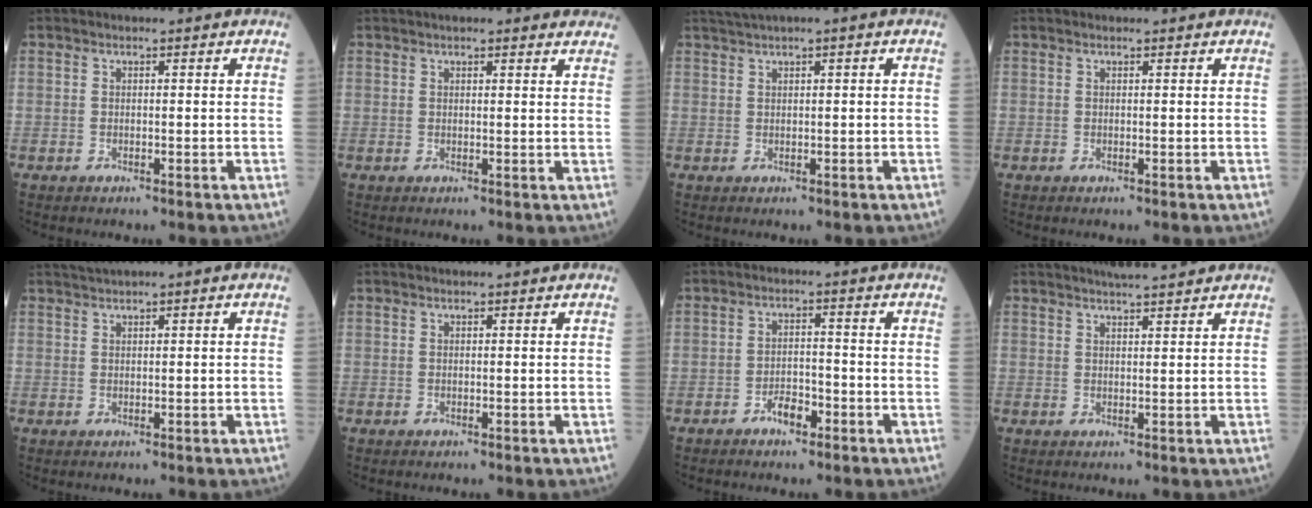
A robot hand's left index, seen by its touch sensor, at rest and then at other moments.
{"total": 8.8, "force": [7.7, 1.7, 4.0], "torque": [-0.040, 0.021, 0.083]}
{"total": 2.4, "force": [1.5, -0.2, 1.9], "torque": [-0.042, 0.017, 0.035]}
{"total": 0.7, "force": [0.7, 0.1, 0.0], "torque": [-0.007, 0.010, 0.011]}
{"total": 2.3, "force": [1.5, -0.1, 1.7], "torque": [-0.037, 0.017, 0.031]}
{"total": 0.0}
{"total": 3.3, "force": [-2.2, 1.4, 2.0], "torque": [-0.037, 0.005, -0.041]}
{"total": 4.8, "force": [4.4, 0.1, 2.1], "torque": [-0.032, 0.017, 0.064]}